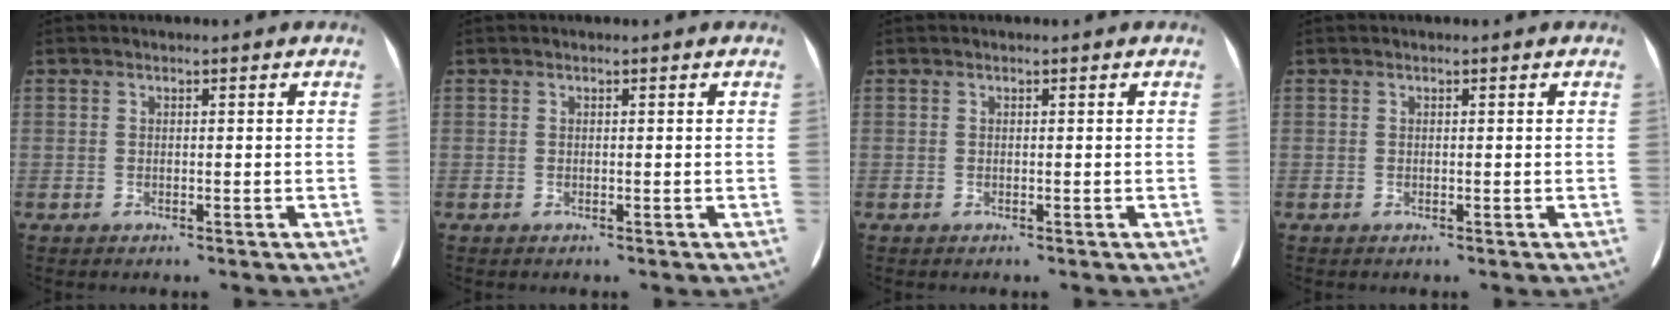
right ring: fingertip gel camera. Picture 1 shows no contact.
{"total": 0.0}
{"total": 0.0}
{"total": 0.0}